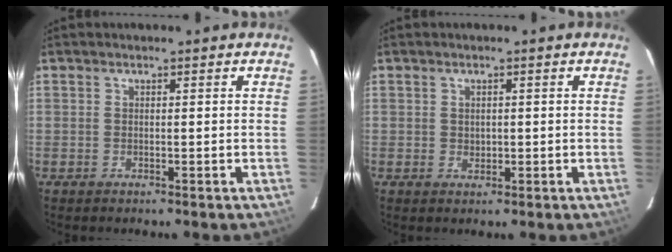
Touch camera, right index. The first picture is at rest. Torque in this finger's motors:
{"motor_torque": [-0.03, 0.03, -0.02, 0.00]}